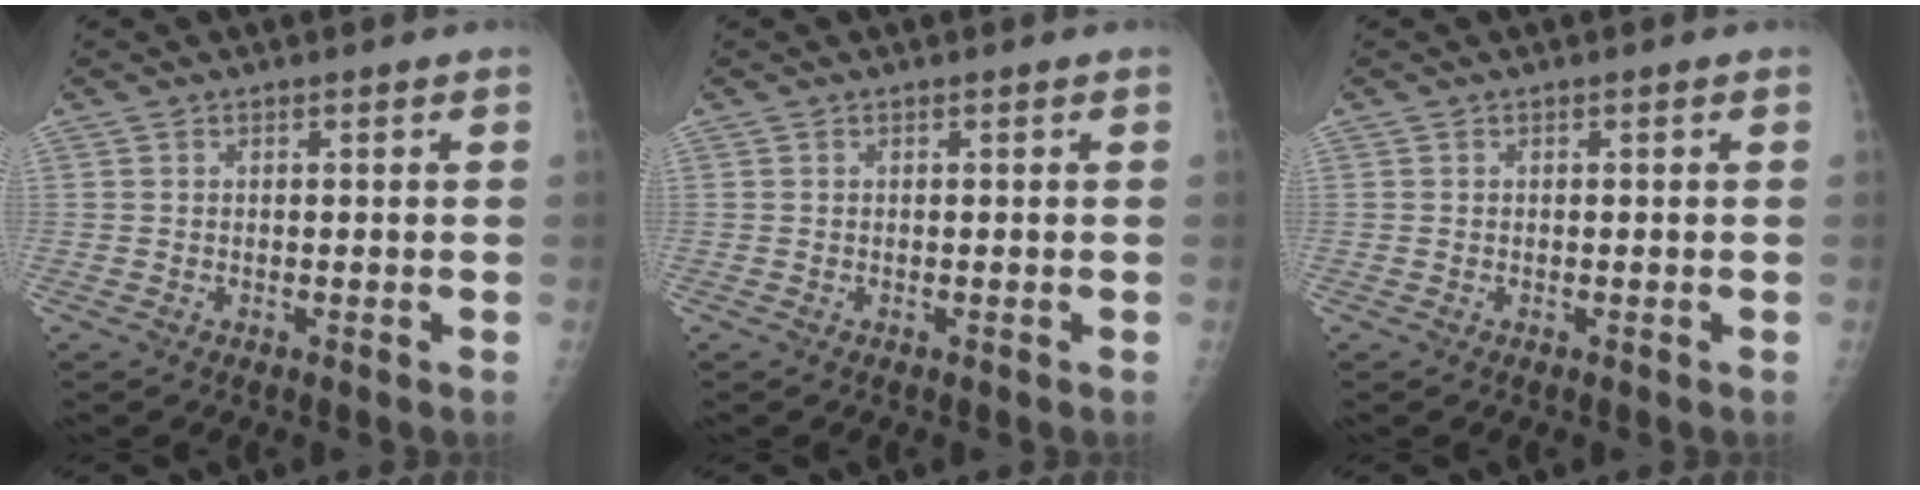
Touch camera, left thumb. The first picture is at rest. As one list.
[{"total": 0.0}, {"total": 0.0}]